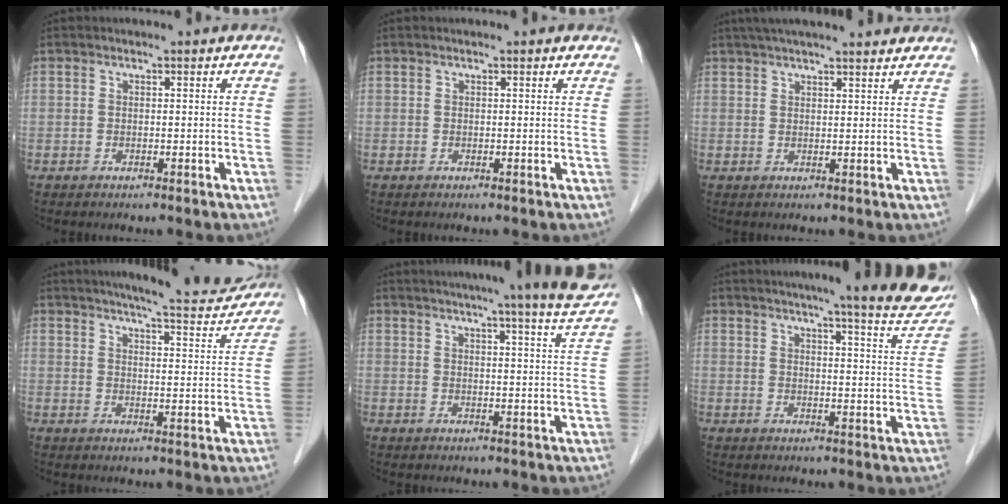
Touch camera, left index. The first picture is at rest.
{"total": 1.1, "force": [0.9, 0.3, 0.5], "torque": [-0.012, 0.007, 0.007]}
{"total": 14.2, "force": [12.5, 1.6, 6.5], "torque": [-0.101, 0.043, 0.168]}
{"total": 12.8, "force": [11.8, 0.9, 5.0], "torque": [-0.064, -0.012, 0.142]}
{"total": 15.5, "force": [13.7, -1.9, 7.2], "torque": [-0.110, -0.044, 0.153]}
{"total": 13.8, "force": [11.9, 0.1, 6.9], "torque": [-0.085, -0.035, 0.129]}